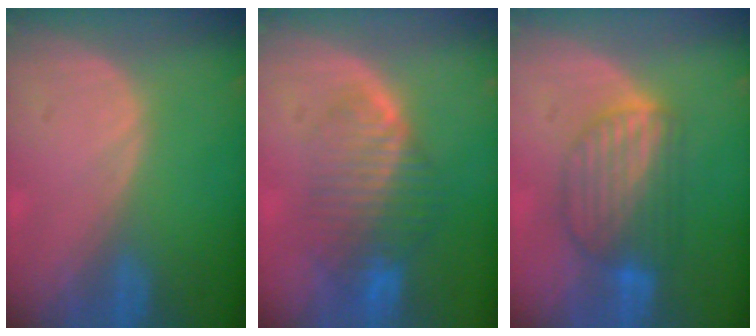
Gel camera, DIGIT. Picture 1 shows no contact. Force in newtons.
{"total": 8.4, "press": 7.3, "slide": 4.1}
{"total": 7.4, "press": 7.2, "slide": 1.7}